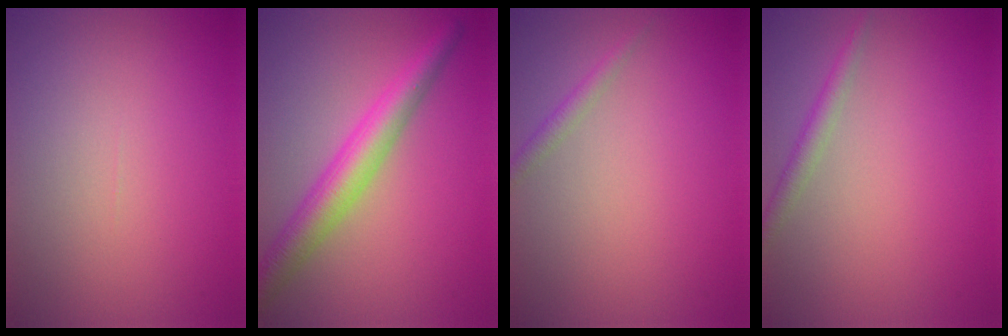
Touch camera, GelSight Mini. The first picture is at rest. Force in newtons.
{"total": 4.9, "press": 4.9, "slide": 0.3}
{"total": 1.2, "press": 1.2, "slide": 0.1}
{"total": 1.6, "press": 1.6, "slide": 0.1}